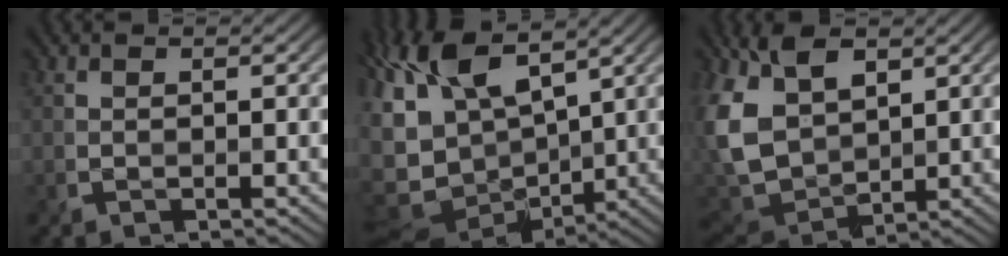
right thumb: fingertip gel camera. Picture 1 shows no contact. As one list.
[{"total": 14.0, "force": [3.7, 7.7, 11.0], "torque": [-0.240, 0.001, 0.084]}, {"total": 12.3, "force": [3.6, 8.4, 8.3], "torque": [-0.228, 0.000, 0.069]}]